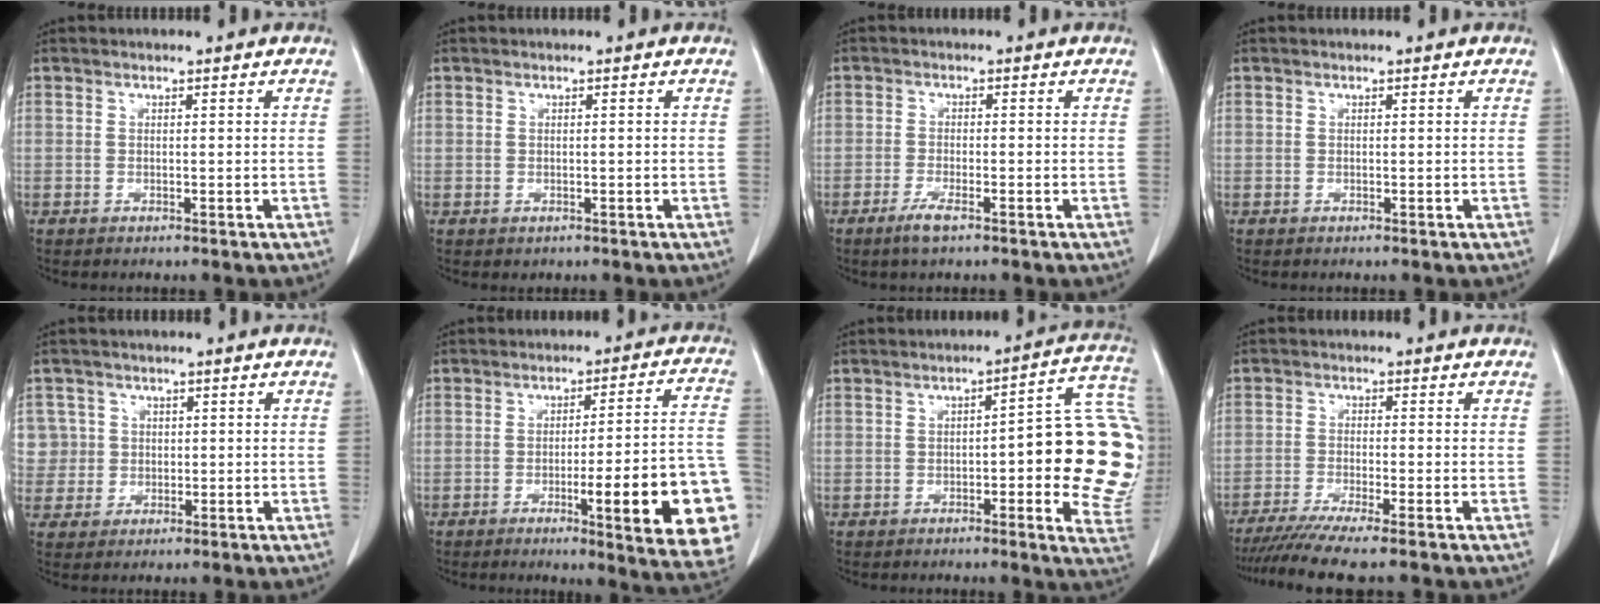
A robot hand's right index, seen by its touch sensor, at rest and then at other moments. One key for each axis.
{"total": 0.7, "fx": -0.1, "fy": 0.7, "fz": 0.0, "tx": 0.000, "ty": 0.003, "tz": -0.001}
{"total": 2.8, "fx": -1.9, "fy": 0.5, "fz": 2.0, "tx": -0.046, "ty": -0.003, "tz": -0.038}
{"total": 0.0}
{"total": 4.8, "fx": 1.0, "fy": 4.7, "fz": -0.3, "tx": 0.021, "ty": 0.014, "tz": 0.021}
{"total": 18.9, "fx": -5.8, "fy": 1.7, "fz": 17.9, "tx": -0.142, "ty": 0.011, "tz": -0.066}
{"total": 17.7, "fx": -0.2, "fy": 3.9, "fz": 17.3, "tx": -0.146, "ty": 0.024, "tz": -0.004}
{"total": 7.5, "fx": -6.2, "fy": -1.2, "fz": 4.0, "tx": -0.058, "ty": -0.023, "tz": -0.103}